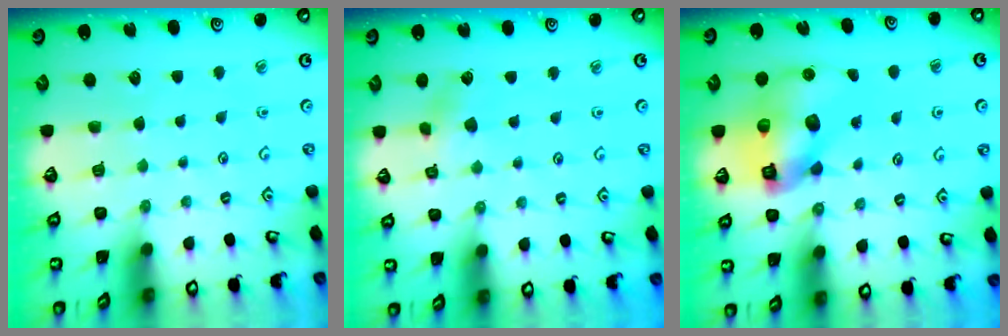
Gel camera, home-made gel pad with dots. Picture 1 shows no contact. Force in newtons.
{"total": 3.4, "press": 3.4, "slide": 0.4}
{"total": 12.5, "press": 12.3, "slide": 1.9}